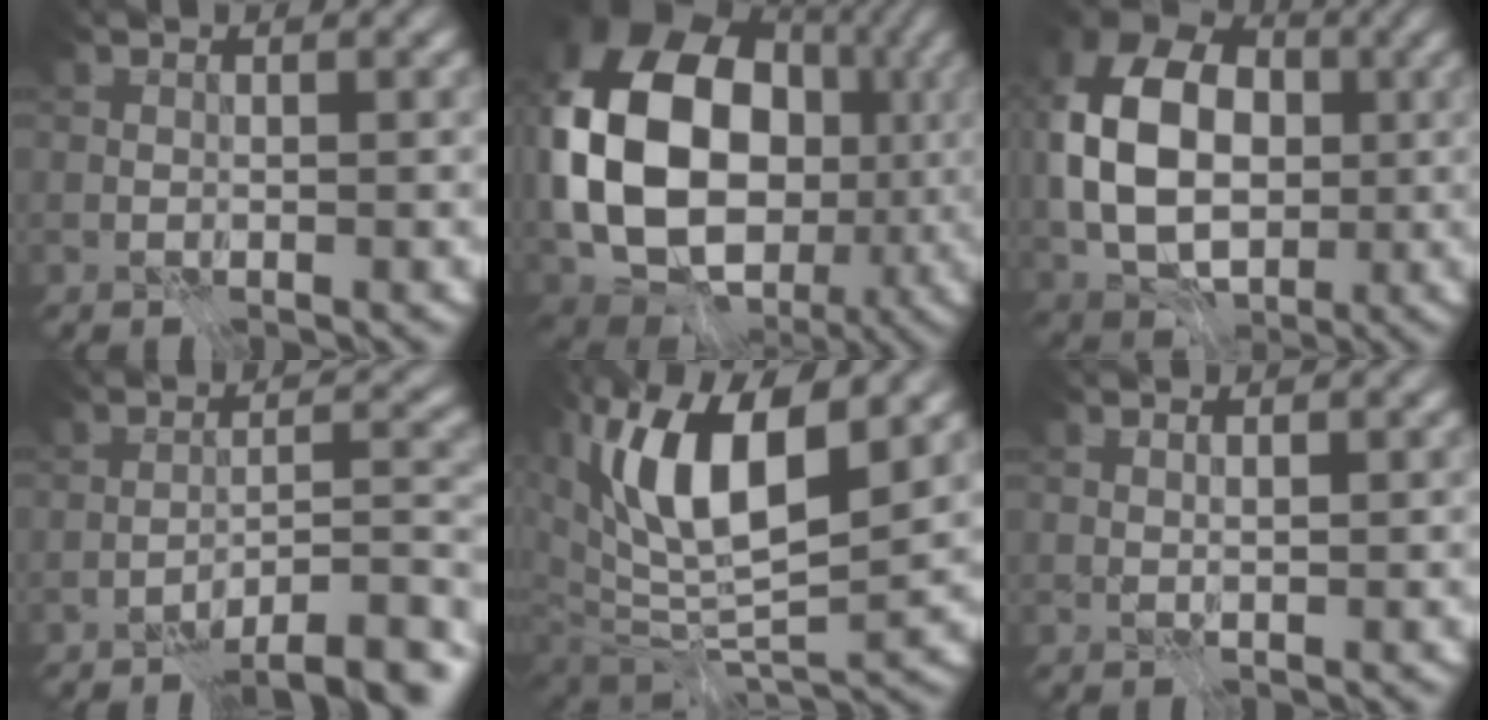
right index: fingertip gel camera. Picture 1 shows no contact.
{"total": 16.3, "force": [-0.2, 12.9, 10.1], "torque": [-0.203, -0.002, -0.012]}
{"total": 12.3, "force": [-0.1, 8.9, 8.4], "torque": [-0.176, 0.006, -0.005]}
{"total": 8.5, "force": [-7.4, 1.6, 4.0], "torque": [-0.036, 0.009, -0.107]}
{"total": 10.4, "force": [3.7, 5.2, 8.2], "torque": [-0.147, -0.003, 0.065]}
{"total": 0.8, "force": [0.7, 0.1, 0.2], "torque": [0.005, -0.006, 0.002]}